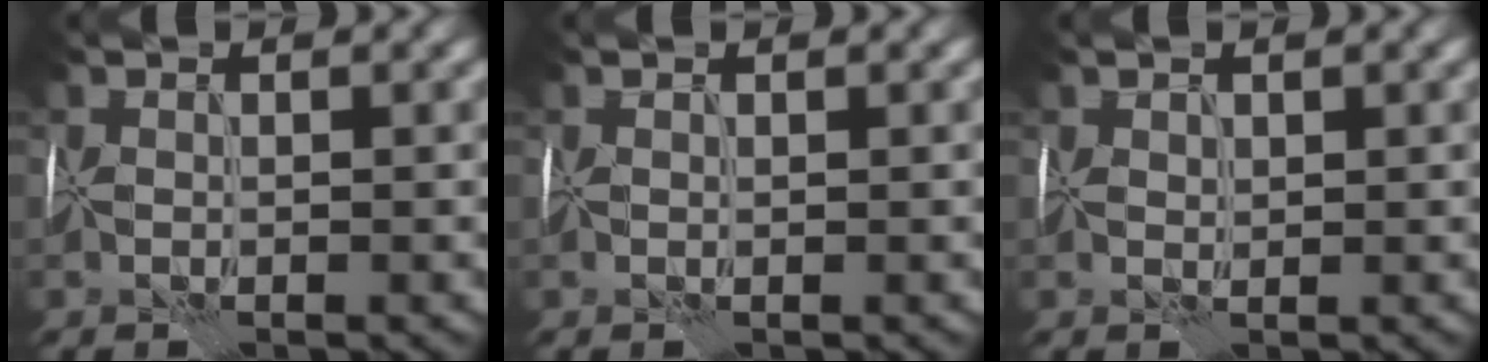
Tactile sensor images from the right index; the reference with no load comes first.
{"total": 0.0}
{"total": 0.0}